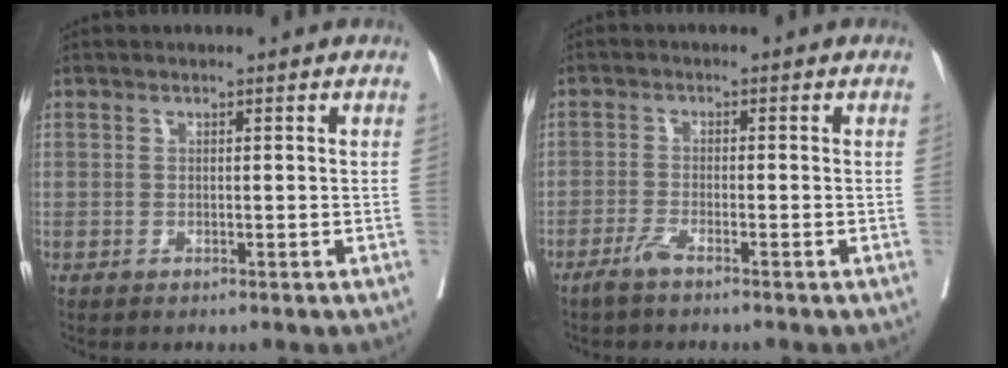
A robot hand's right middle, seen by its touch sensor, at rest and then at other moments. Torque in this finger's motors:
{"motor_torque": [0.04, -0.03, 0.07, 0.02]}